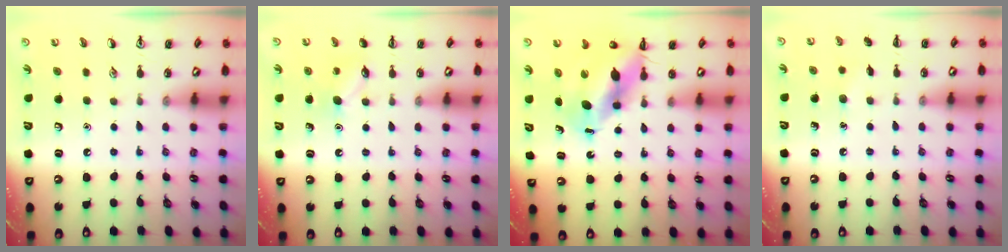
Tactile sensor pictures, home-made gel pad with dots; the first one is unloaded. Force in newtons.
{"total": 7.1, "press": 7.1, "slide": 1.1}
{"total": 9.7, "press": 9.3, "slide": 2.6}
{"total": 4.0, "press": 3.8, "slide": 1.0}